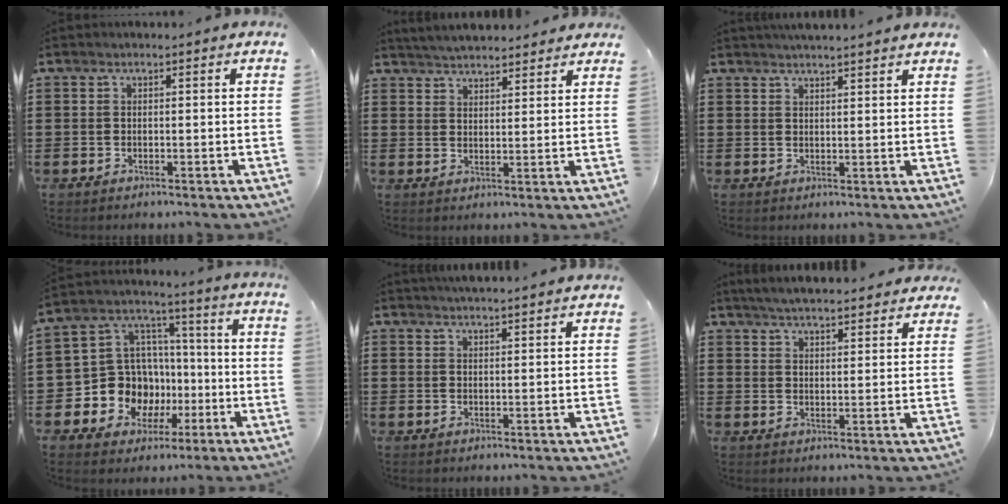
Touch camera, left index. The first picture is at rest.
{"total": 3.9, "force": [3.9, 0.2, 0.5], "torque": [-0.020, -0.013, 0.072]}
{"total": 2.4, "force": [2.4, -0.3, 0.3], "torque": [-0.013, -0.006, 0.046]}
{"total": 11.0, "force": [-2.9, 10.1, 3.2], "torque": [-0.114, 0.008, -0.045]}
{"total": 2.6, "force": [2.5, -0.3, 0.4], "torque": [-0.013, -0.006, 0.048]}
{"total": 4.8, "force": [4.7, -0.3, 1.0], "torque": [-0.034, -0.020, 0.084]}